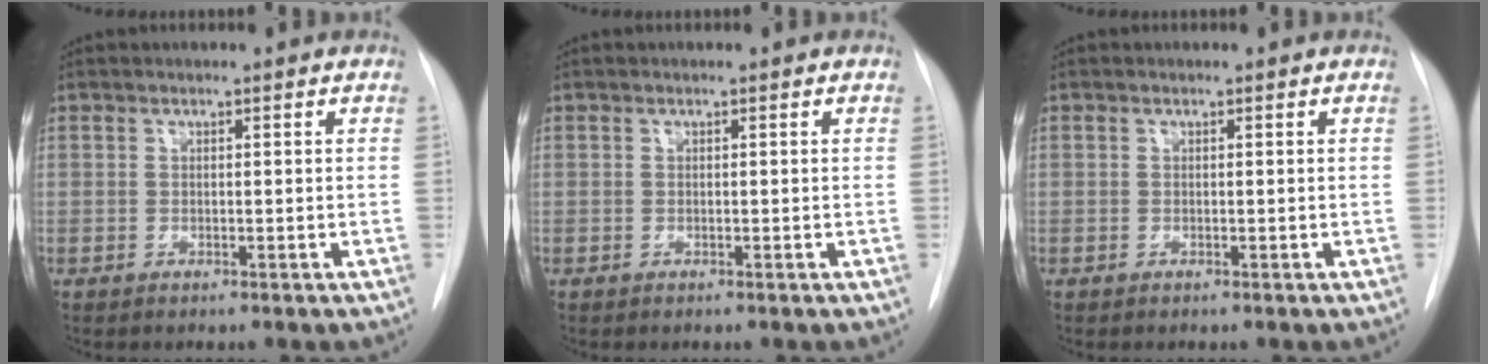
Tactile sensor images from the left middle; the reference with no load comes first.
{"total": 0.0}
{"total": 0.0}